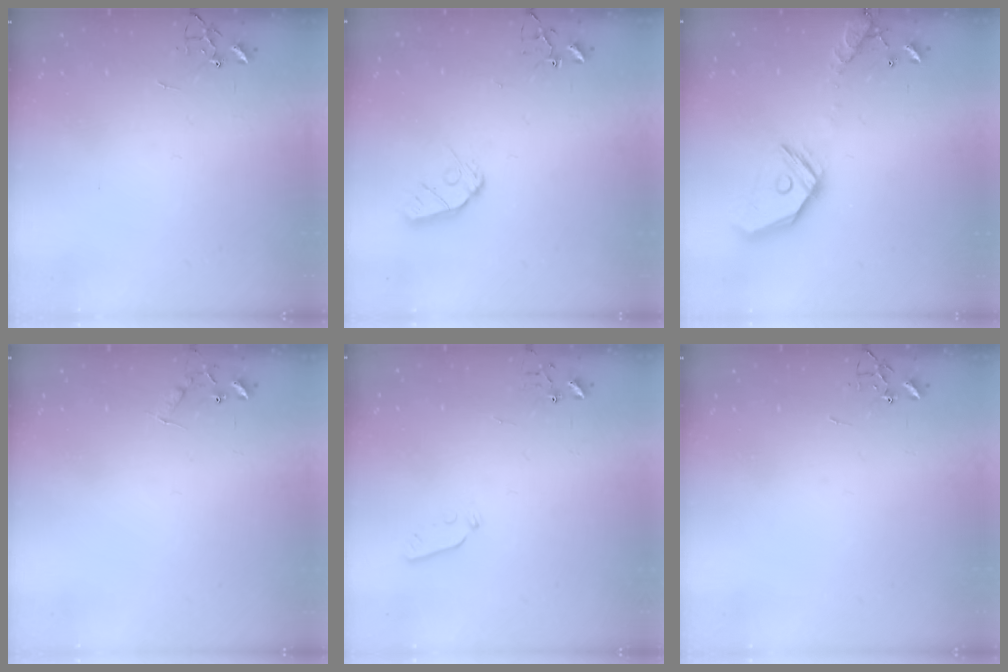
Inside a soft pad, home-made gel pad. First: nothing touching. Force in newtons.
{"total": 8.6, "press": 8.5, "slide": 0.7}
{"total": 16.6, "press": 16.4, "slide": 2.8}
{"total": 6.5, "press": 6.5, "slide": 0.6}
{"total": 3.5, "press": 3.5, "slide": 0.4}
{"total": 0.0}